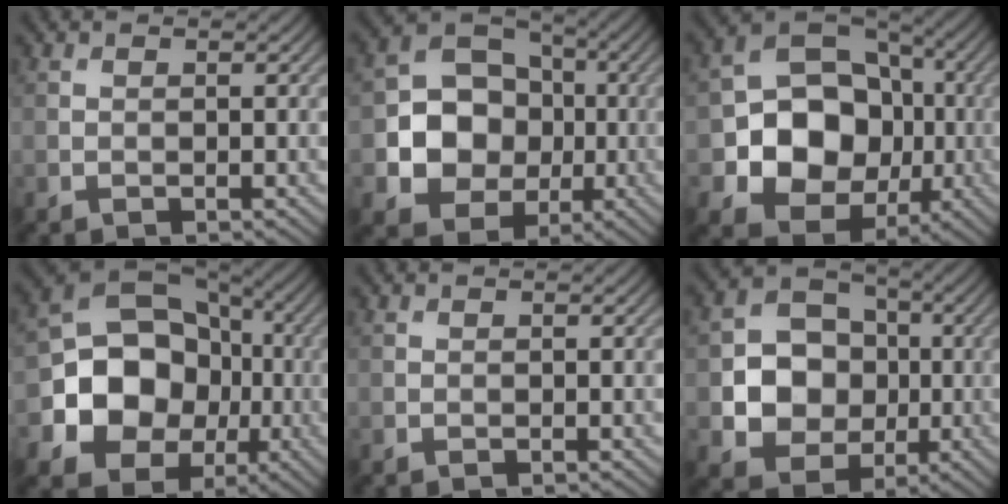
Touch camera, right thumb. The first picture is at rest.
{"total": 10.8, "force": [-1.3, 9.1, 5.7], "torque": [-0.115, -0.007, -0.042]}
{"total": 13.6, "force": [-2.3, 11.2, 7.4], "torque": [-0.146, -0.013, -0.064]}
{"total": 15.1, "force": [-2.8, 12.8, 7.6], "torque": [-0.148, -0.023, -0.072]}
{"total": 0.0}
{"total": 9.8, "force": [-0.7, 8.4, 5.1], "torque": [-0.108, -0.004, -0.030]}